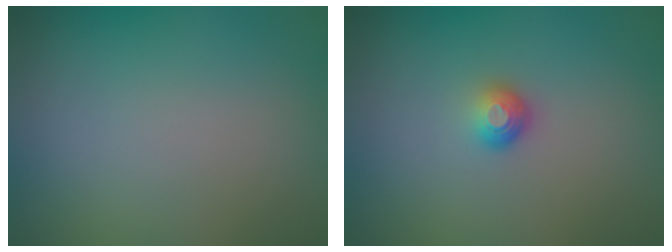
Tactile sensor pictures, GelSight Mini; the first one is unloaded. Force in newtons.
{"total": 1.5, "press": 1.1, "slide": 1.1}